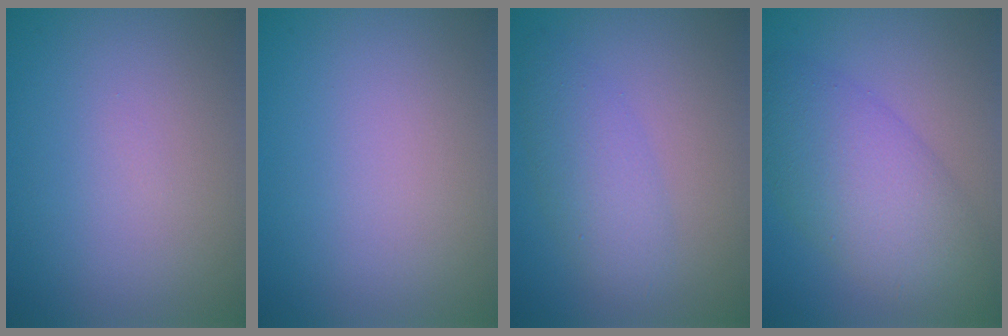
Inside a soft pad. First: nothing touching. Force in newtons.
{"total": 0.0}
{"total": 3.4, "press": 3.4, "slide": 0.1}
{"total": 7.2, "press": 7.2, "slide": 0.1}